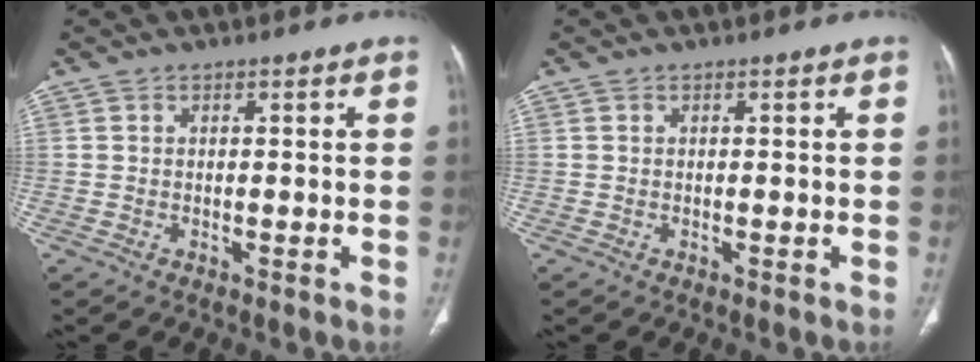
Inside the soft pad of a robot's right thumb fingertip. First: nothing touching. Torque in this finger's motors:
{"motor_torque": [0.01, 0.01, -0.36, 0.36, 0.00]}